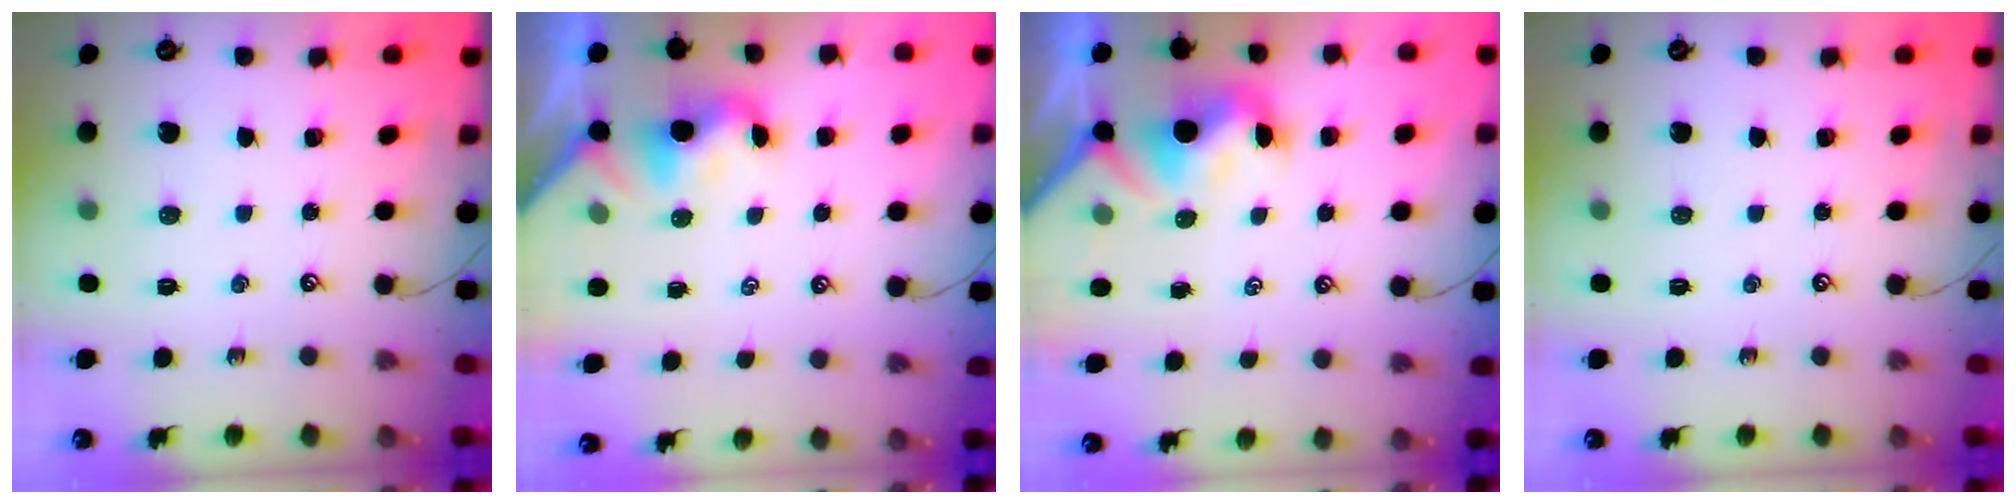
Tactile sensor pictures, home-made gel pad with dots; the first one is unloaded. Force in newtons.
{"total": 1.9, "press": 1.8, "slide": 0.6}
{"total": 2.2, "press": 2.1, "slide": 0.7}
{"total": 0.0}